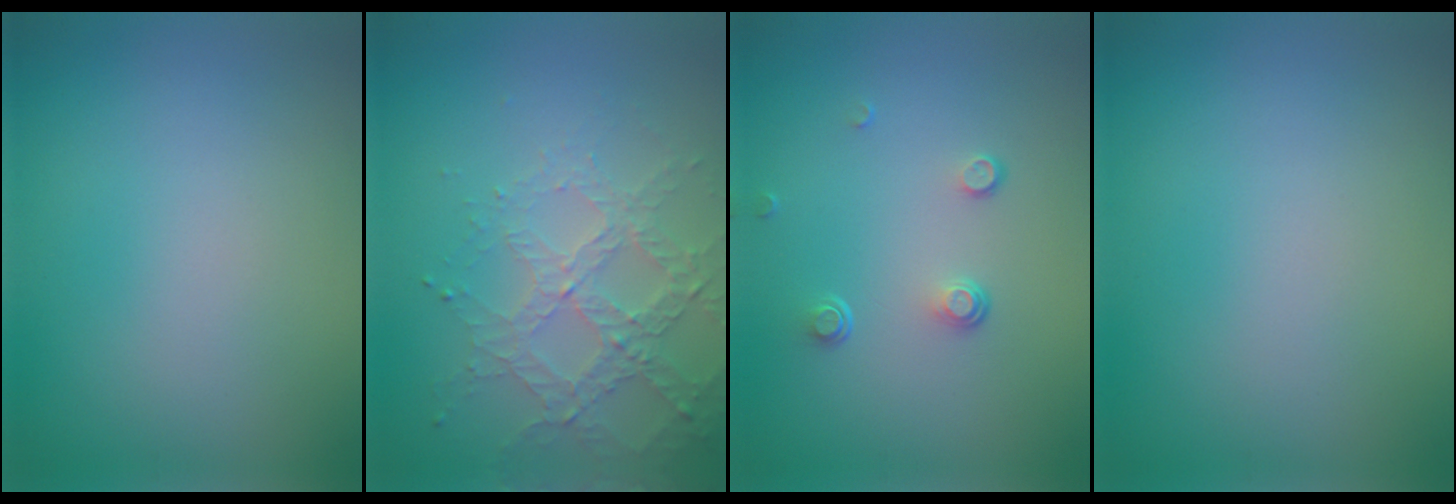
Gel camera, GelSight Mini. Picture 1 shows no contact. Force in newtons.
{"total": 3.1, "press": 3.0, "slide": 0.8}
{"total": 1.4, "press": 0.8, "slide": 1.2}
{"total": 0.0}